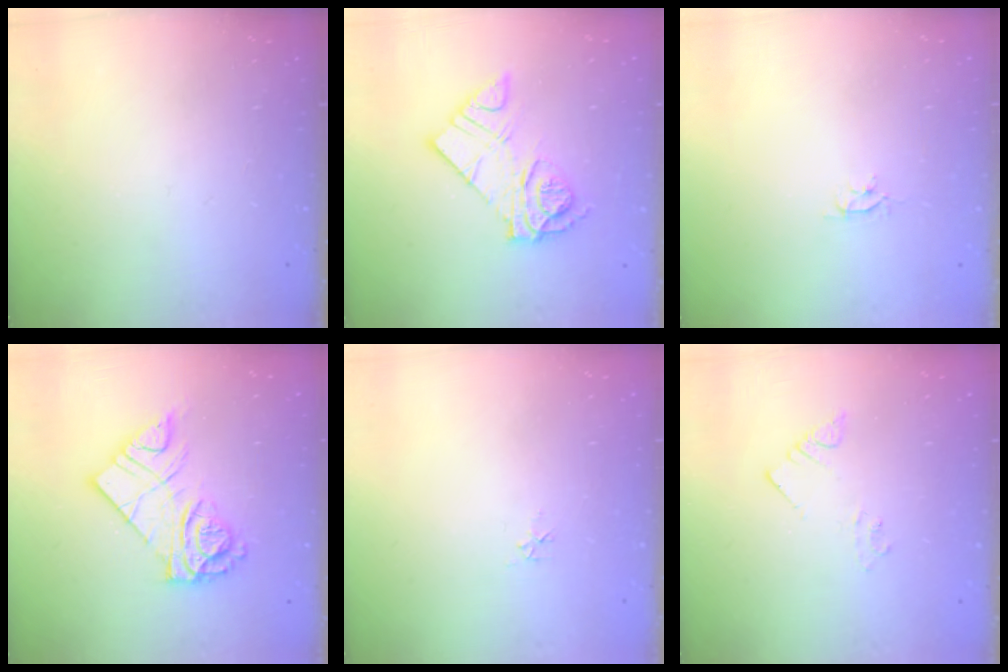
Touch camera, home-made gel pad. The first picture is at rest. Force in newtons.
{"total": 12.1, "press": 12.1, "slide": 1.0}
{"total": 2.6, "press": 2.6, "slide": 0.3}
{"total": 12.4, "press": 12.4, "slide": 0.9}
{"total": 3.6, "press": 3.6, "slide": 0.4}
{"total": 2.2, "press": 2.2, "slide": 0.1}